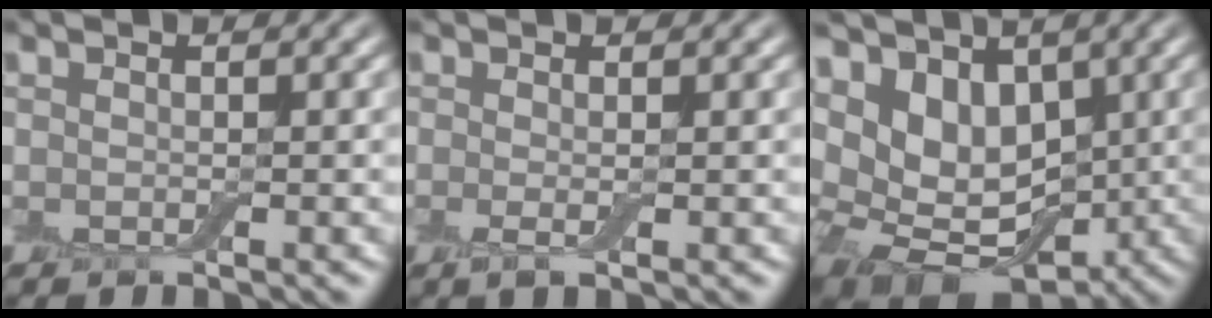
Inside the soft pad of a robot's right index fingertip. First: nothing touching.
{"total": 1.2, "force": [-0.1, 0.2, 1.2], "torque": [-0.024, -0.005, -0.003]}
{"total": 8.8, "force": [0.6, 6.3, 6.1], "torque": [-0.085, -0.017, 0.018]}